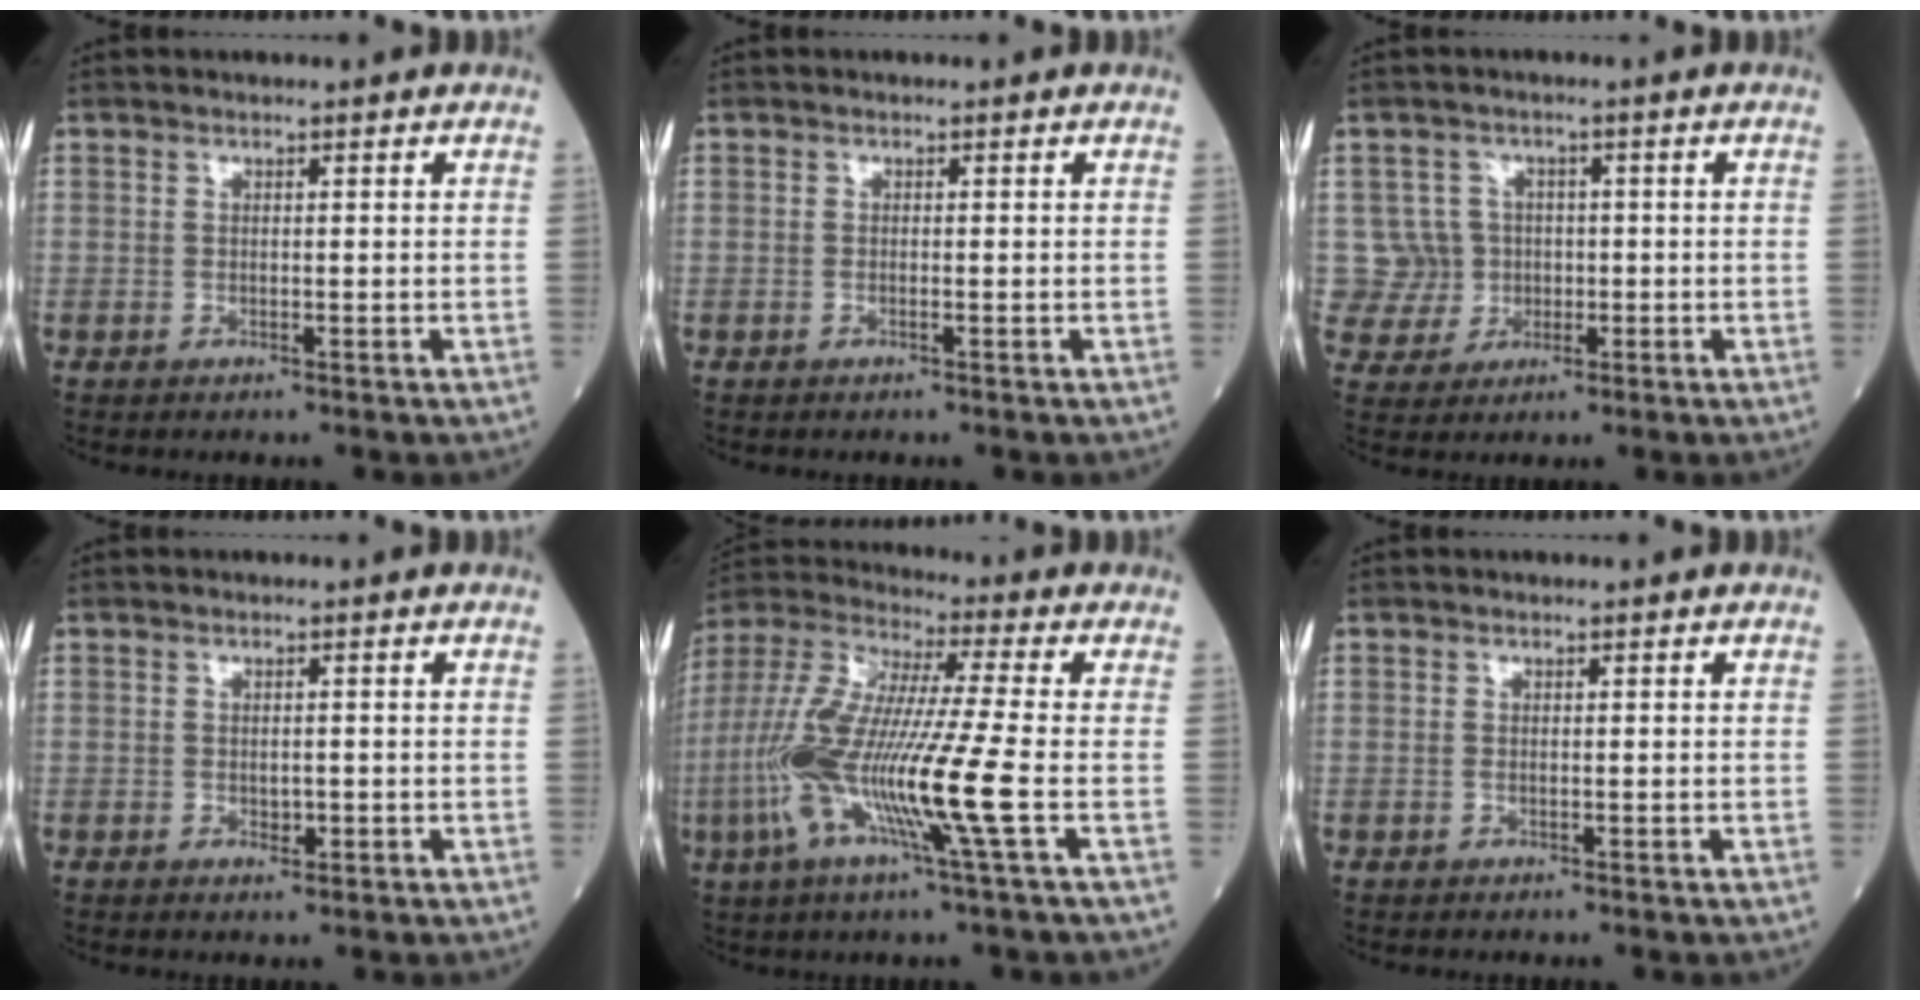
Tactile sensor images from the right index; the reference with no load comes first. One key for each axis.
{"total": 0.0}
{"total": 5.5, "fx": 0.3, "fy": 5.5, "fz": -0.2, "tx": 0.016, "ty": 0.014, "tz": 0.010}
{"total": 1.4, "fx": -0.4, "fy": 0.7, "fz": 1.1, "tx": -0.016, "ty": -0.001, "tz": -0.003}
{"total": 17.1, "fx": -4.6, "fy": -0.5, "fz": 16.4, "tx": -0.346, "ty": -0.019, "tz": -0.102}
{"total": 0.0}